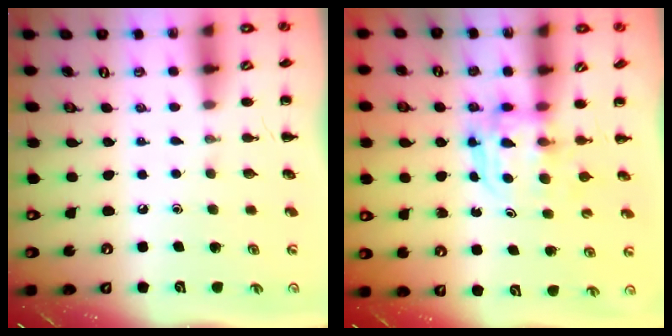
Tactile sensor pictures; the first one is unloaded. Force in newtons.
{"total": 3.8, "press": 3.7, "slide": 0.2}